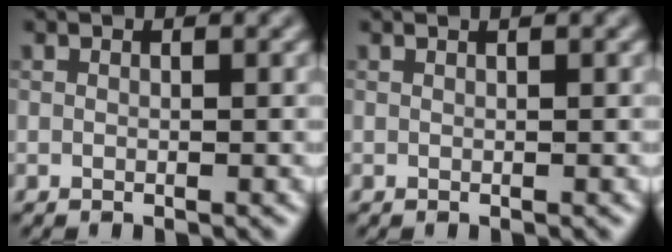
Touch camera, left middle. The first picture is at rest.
{"total": 0.6, "force": [0.4, 0.2, 0.4], "torque": [-0.002, 0.000, 0.002]}